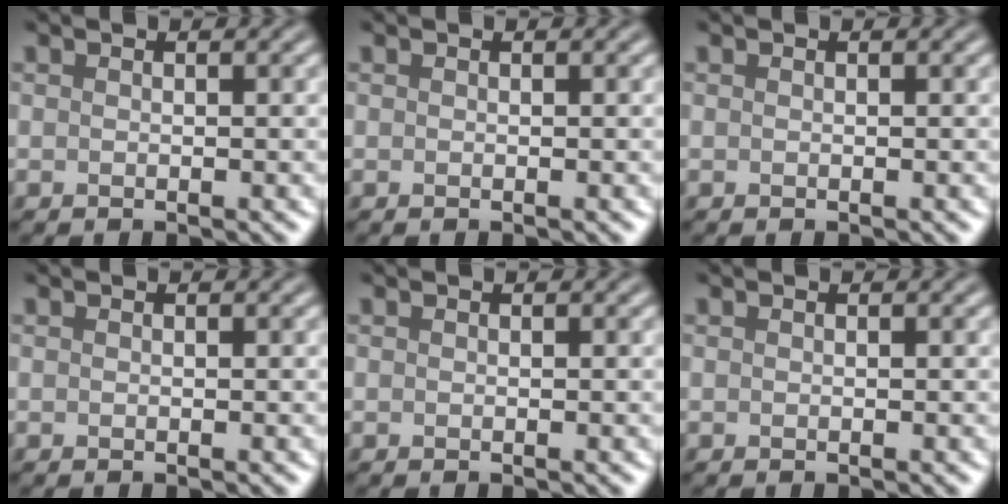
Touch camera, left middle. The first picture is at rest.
{"total": 0.0}
{"total": 0.0}
{"total": 0.0}
{"total": 0.0}
{"total": 0.0}